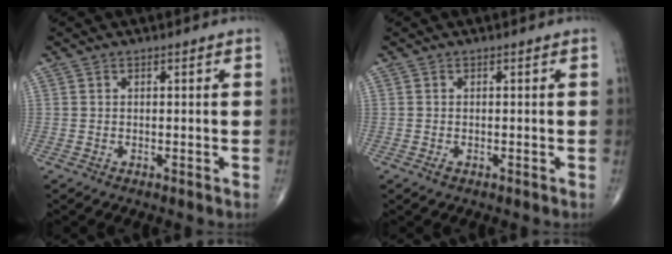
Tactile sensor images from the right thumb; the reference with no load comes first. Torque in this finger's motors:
{"motor_torque": [0.54, 0.19, 0.00, -0.10, 0.00]}